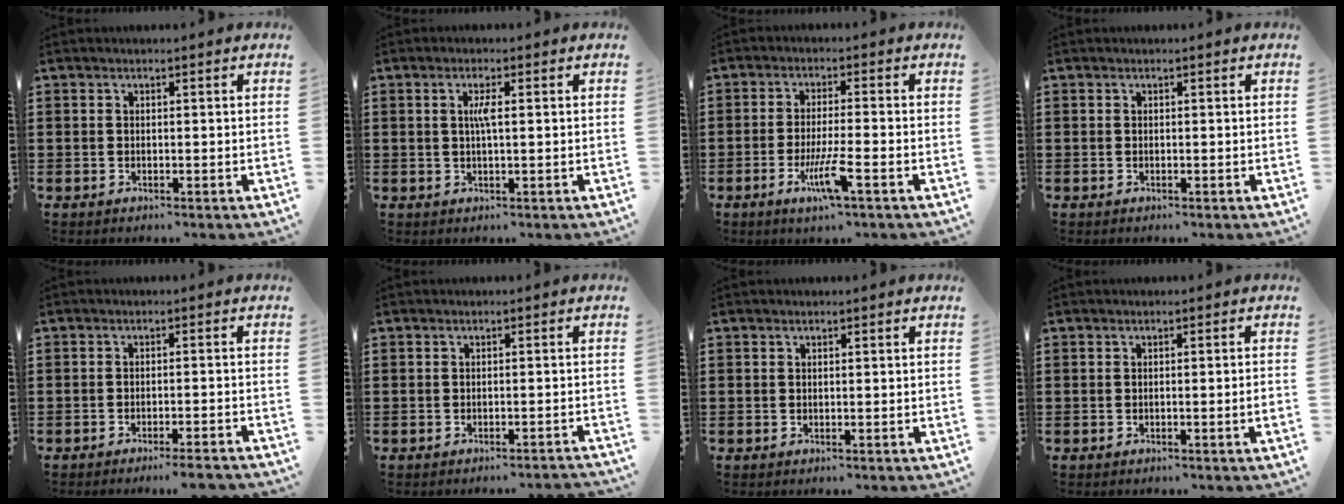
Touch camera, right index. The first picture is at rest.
{"total": 2.5, "force": [0.4, 0.3, 2.5], "torque": [-0.049, 0.000, 0.005]}
{"total": 6.2, "force": [-3.0, 0.5, 5.4], "torque": [-0.105, -0.013, -0.054]}
{"total": 0.0}
{"total": 1.5, "force": [-1.4, 0.0, 0.6], "torque": [-0.012, -0.001, -0.027]}
{"total": 1.1, "force": [-0.9, -0.2, 0.5], "torque": [-0.009, -0.002, -0.018]}
{"total": 0.0}
{"total": 1.1, "force": [-0.5, -0.2, 1.0], "torque": [-0.016, -0.004, -0.009]}